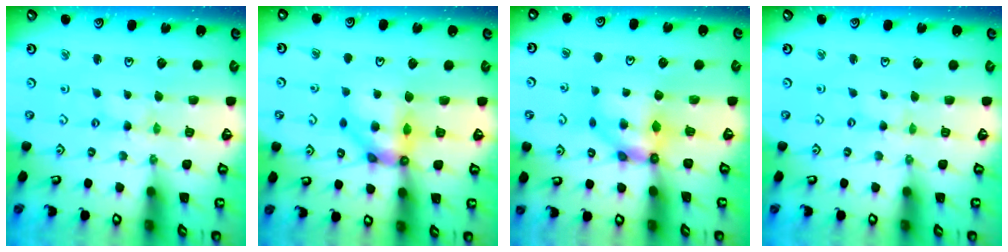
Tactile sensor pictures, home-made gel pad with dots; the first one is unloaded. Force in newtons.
{"total": 9.9, "press": 9.8, "slide": 1.0}
{"total": 7.4, "press": 7.3, "slide": 0.5}
{"total": 0.0}